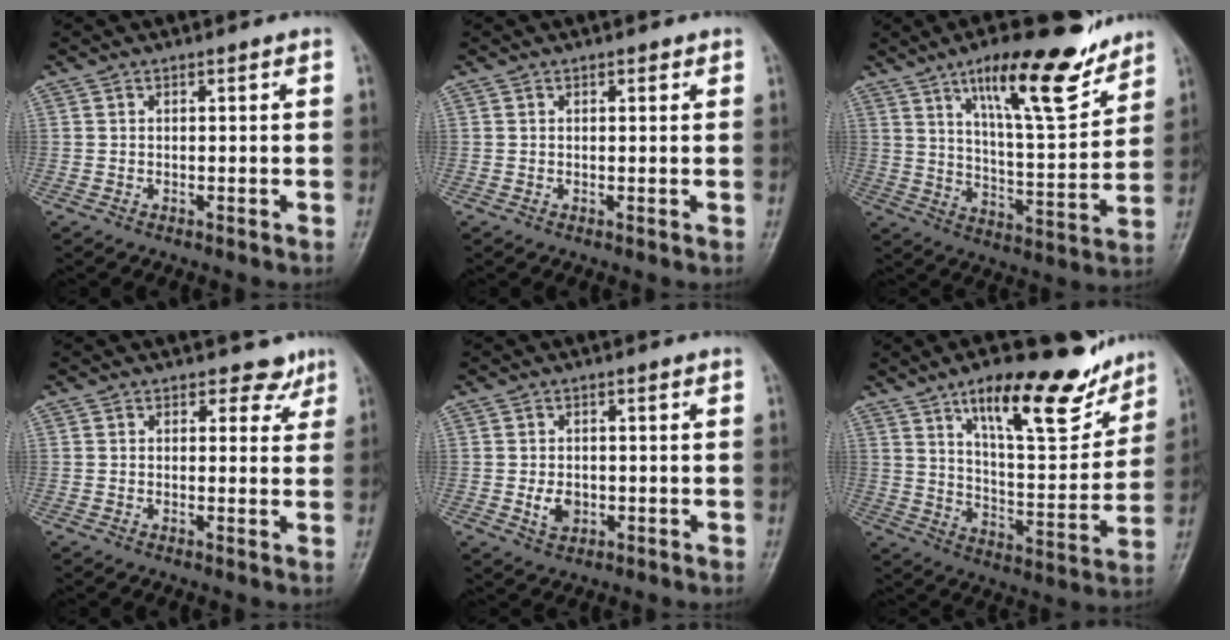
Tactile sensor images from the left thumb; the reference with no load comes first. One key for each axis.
{"total": 1.0, "fx": 0.6, "fy": 0.6, "fz": 0.6, "tx": -0.002, "ty": -0.001, "tz": 0.005}
{"total": 17.6, "fx": 11.5, "fy": 4.7, "fz": 12.5, "tx": -0.168, "ty": -0.065, "tz": 0.191}
{"total": 3.3, "fx": 2.3, "fy": 2.3, "fz": 0.7, "tx": 0.018, "ty": -0.013, "tz": 0.021}
{"total": 3.6, "fx": -0.7, "fy": 2.7, "fz": 2.4, "tx": -0.034, "ty": -0.001, "tz": -0.007}
{"total": 19.5, "fx": 12.8, "fy": 6.6, "fz": 13.2, "tx": -0.151, "ty": -0.072, "tz": 0.205}